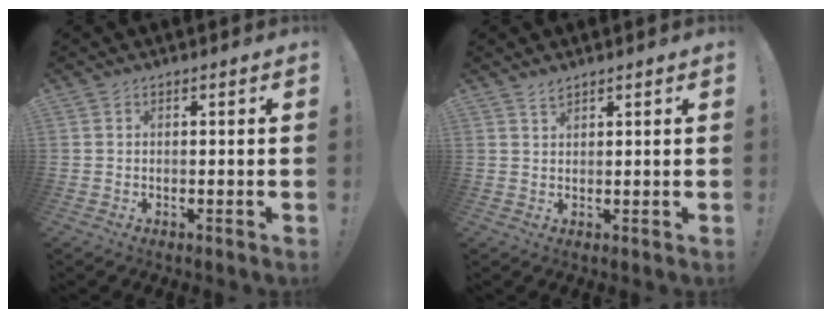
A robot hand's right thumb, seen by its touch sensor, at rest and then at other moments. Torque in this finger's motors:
{"motor_torque": [-0.11, 0.29, 0.01, -0.01, 0.00]}